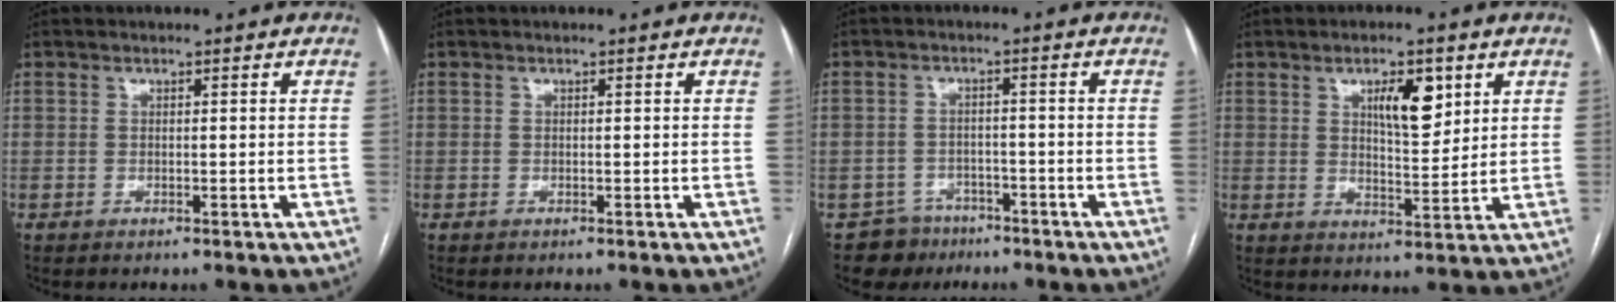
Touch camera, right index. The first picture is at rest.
{"total": 0.0}
{"total": 5.0, "force": [-3.4, 3.7, -0.6], "torque": [0.018, 0.011, -0.050]}
{"total": 7.2, "force": [3.2, 2.4, 5.9], "torque": [-0.097, 0.000, 0.056]}